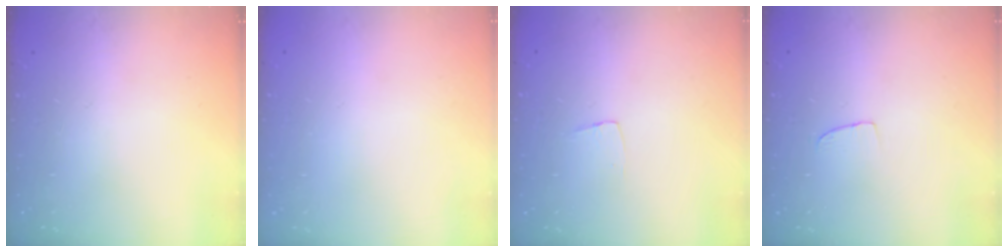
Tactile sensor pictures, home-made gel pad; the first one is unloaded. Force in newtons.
{"total": 0.0}
{"total": 3.3, "press": 3.3, "slide": 0.2}
{"total": 2.5, "press": 2.5, "slide": 0.1}